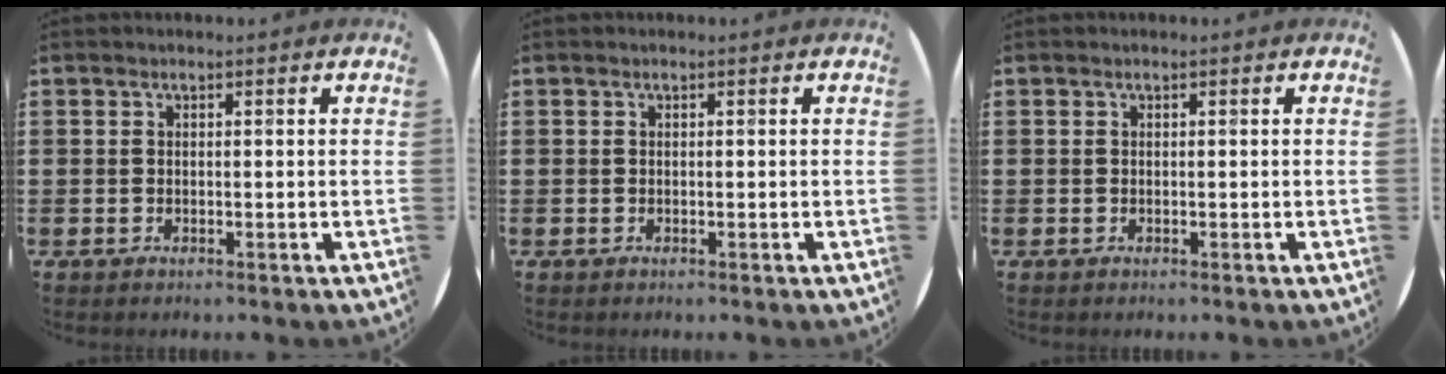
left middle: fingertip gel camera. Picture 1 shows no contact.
{"total": 0.0}
{"total": 0.0}